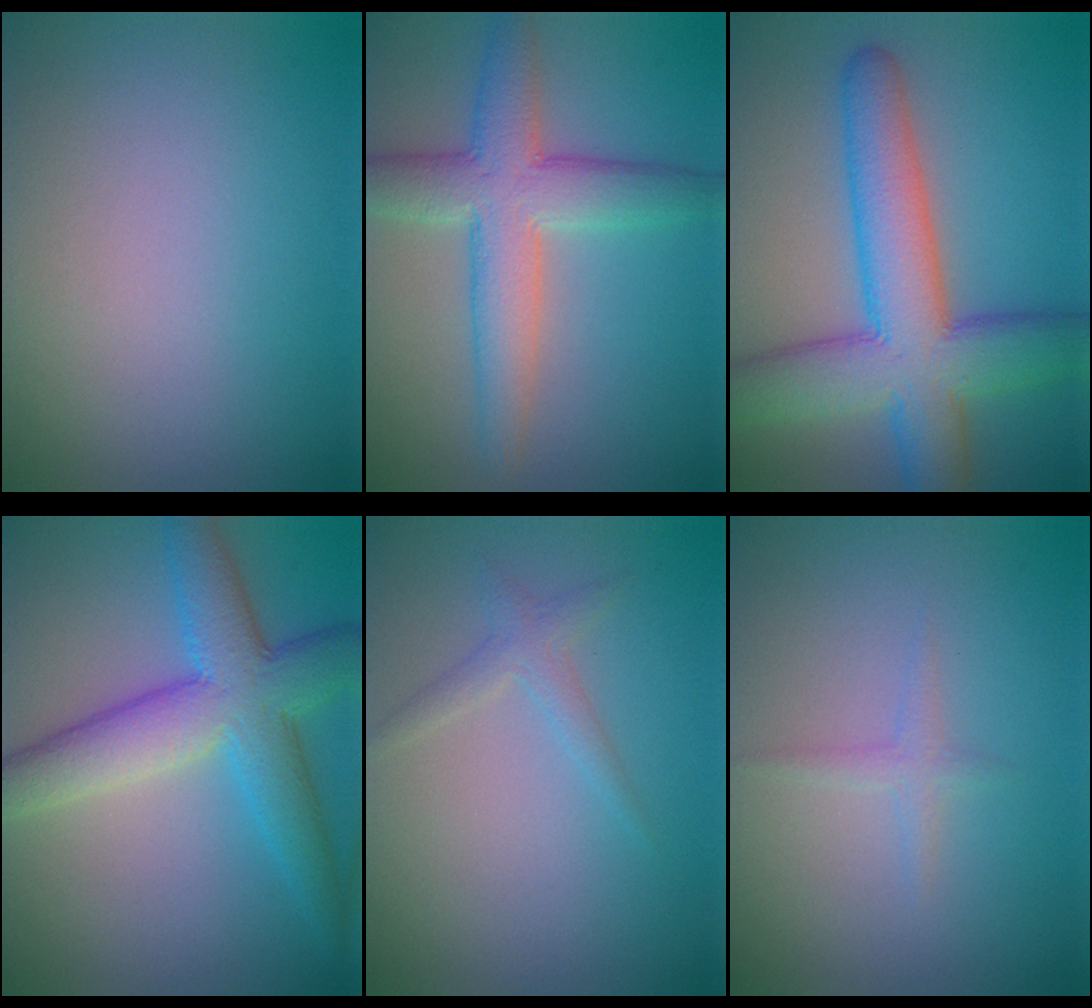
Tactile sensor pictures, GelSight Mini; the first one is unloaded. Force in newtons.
{"total": 6.8, "press": 6.8, "slide": 0.1}
{"total": 9.5, "press": 9.5, "slide": 0.3}
{"total": 7.5, "press": 7.5, "slide": 0.2}
{"total": 1.5, "press": 1.5, "slide": 0.0}
{"total": 1.1, "press": 1.1, "slide": 0.0}